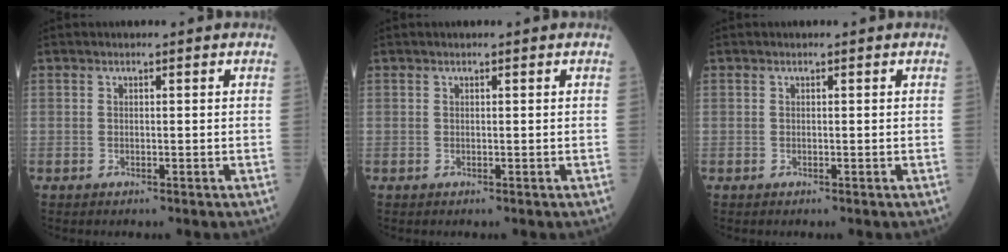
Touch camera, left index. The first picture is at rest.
{"total": 0.0}
{"total": 0.0}